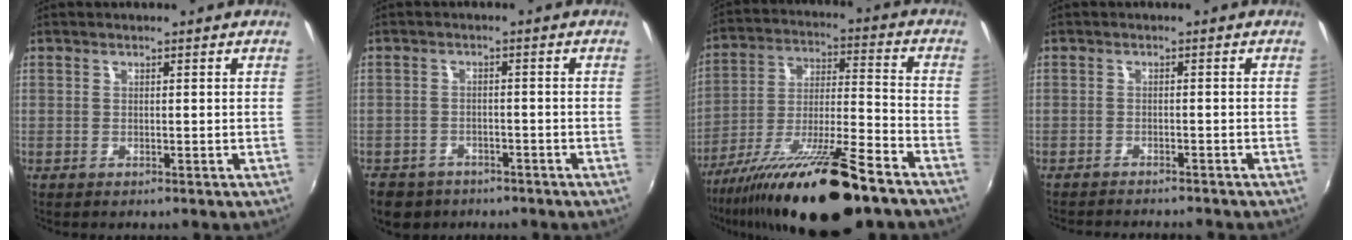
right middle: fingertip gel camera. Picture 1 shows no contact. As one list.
[{"total": 7.8, "force": [-5.4, 4.8, 2.6], "torque": [-0.075, -0.004, -0.082]}, {"total": 21.1, "force": [-14.9, 2.6, 14.7], "torque": [-0.262, -0.035, -0.253]}, {"total": 6.6, "force": [-6.1, 0.7, 2.4], "torque": [-0.056, -0.013, -0.089]}]